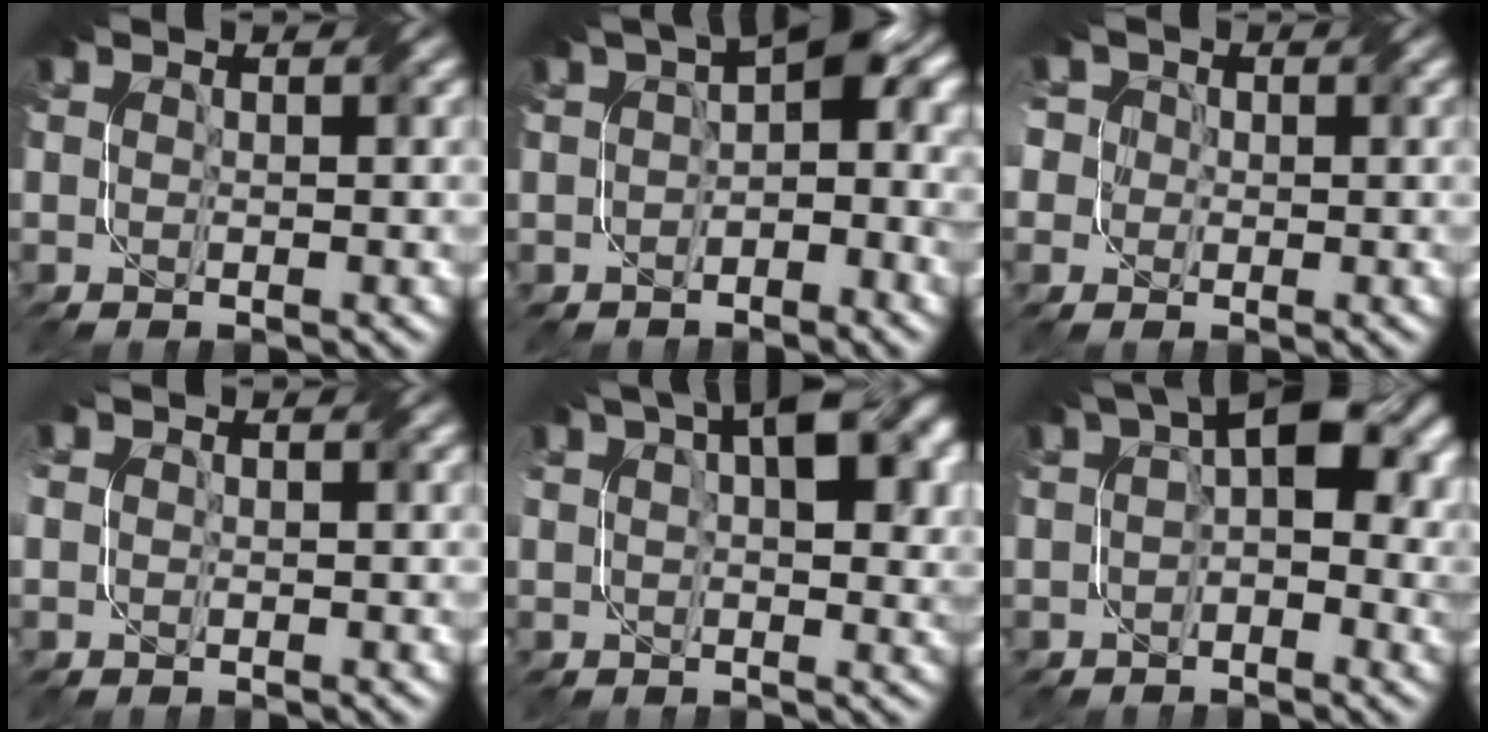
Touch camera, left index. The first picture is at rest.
{"total": 4.8, "force": [-0.4, 2.7, 4.0], "torque": [-0.047, 0.019, -0.024]}
{"total": 5.0, "force": [0.3, 4.9, 1.3], "torque": [-0.041, 0.035, -0.042]}
{"total": 1.2, "force": [0.5, 1.2, 0.0], "torque": [0.005, 0.008, 0.001]}
{"total": 6.7, "force": [3.2, 3.0, 5.0], "torque": [-0.067, 0.020, 0.043]}
{"total": 5.5, "force": [1.4, 2.7, 4.6], "torque": [-0.060, 0.018, 0.012]}